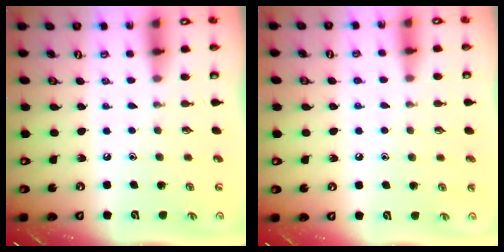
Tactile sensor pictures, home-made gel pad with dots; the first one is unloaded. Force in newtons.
{"total": 4.8, "press": 4.8, "slide": 0.6}